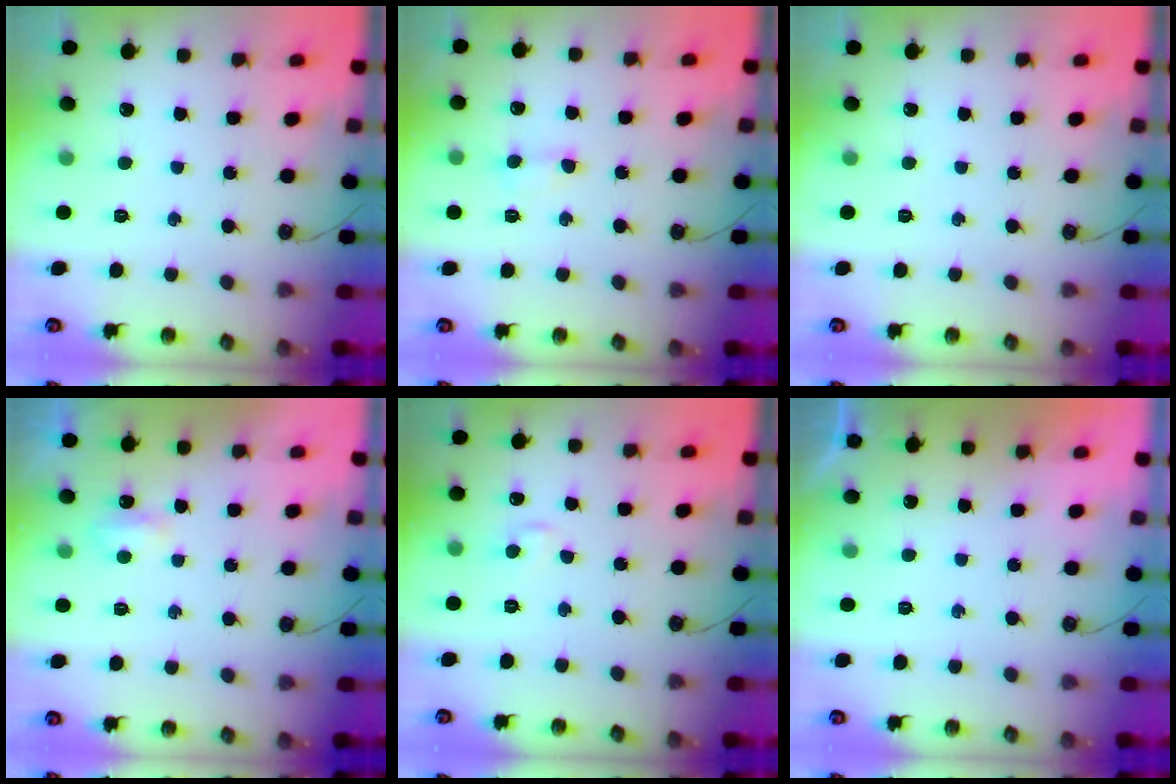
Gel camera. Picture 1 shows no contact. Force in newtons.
{"total": 3.8, "press": 3.7, "slide": 0.7}
{"total": 0.0}
{"total": 2.9, "press": 2.8, "slide": 0.6}
{"total": 4.0, "press": 4.0, "slide": 0.6}
{"total": 0.0}